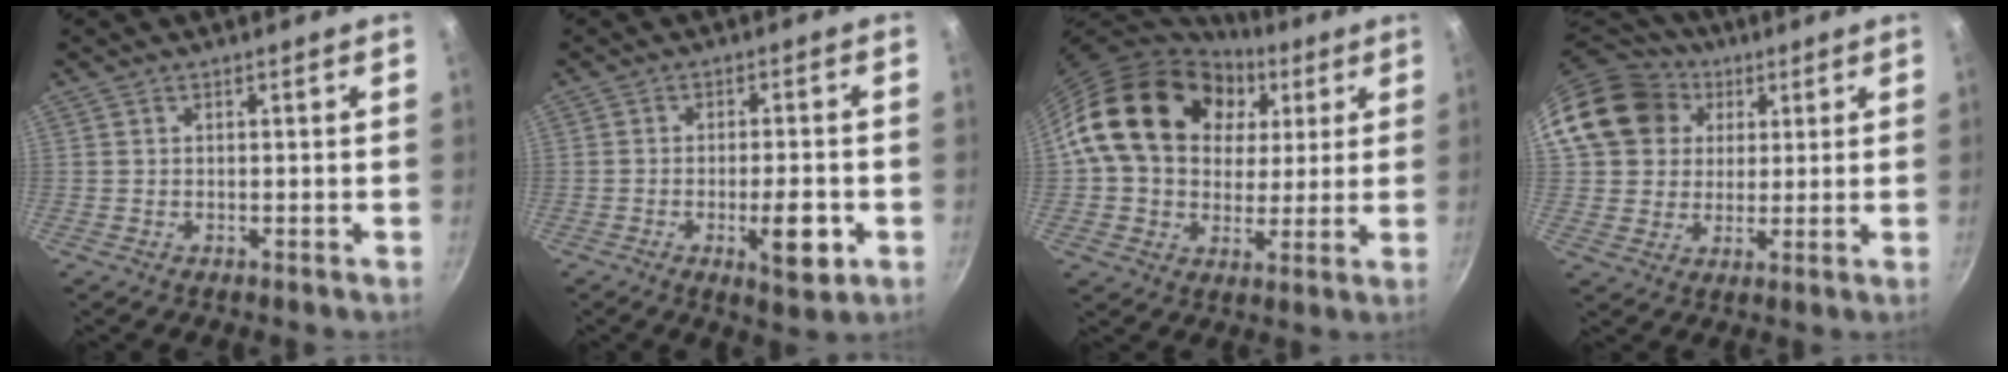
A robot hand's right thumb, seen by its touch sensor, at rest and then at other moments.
{"total": 7.8, "force": [-2.5, 2.6, 7.0], "torque": [-0.089, 0.008, -0.031]}
{"total": 21.9, "force": [6.7, 16.7, 12.4], "torque": [-0.192, 0.014, 0.111]}
{"total": 16.4, "force": [5.0, 14.0, 6.7], "torque": [-0.114, 0.025, 0.086]}